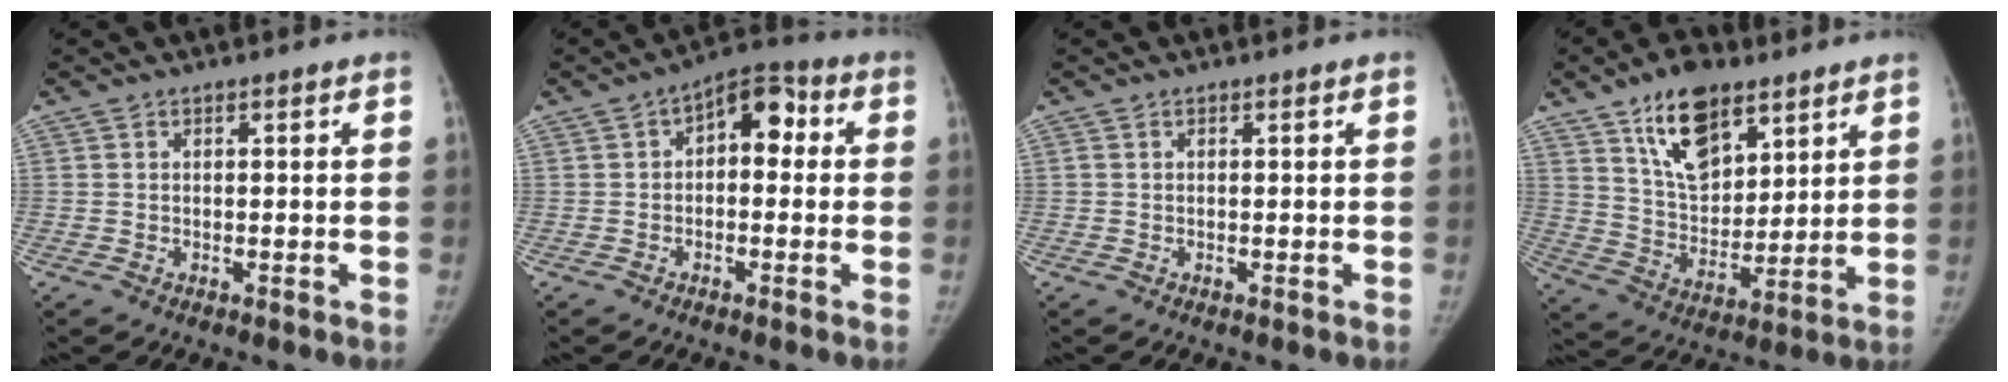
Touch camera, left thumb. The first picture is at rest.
{"total": 7.8, "force": [1.0, 4.6, 6.2], "torque": [-0.051, 0.020, -0.003]}
{"total": 0.0}
{"total": 14.9, "force": [9.0, 7.8, 9.0], "torque": [-0.118, -0.048, 0.162]}